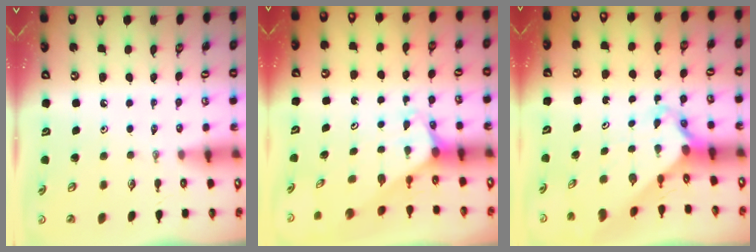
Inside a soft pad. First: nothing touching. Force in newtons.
{"total": 1.8, "press": 1.8, "slide": 0.1}
{"total": 2.8, "press": 2.7, "slide": 0.2}